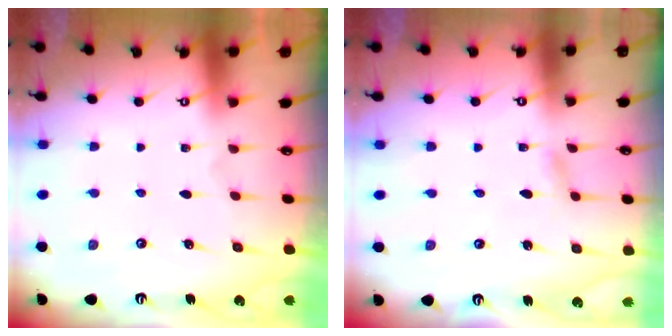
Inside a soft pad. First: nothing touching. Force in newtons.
{"total": 1.7, "press": 1.7, "slide": 0.1}